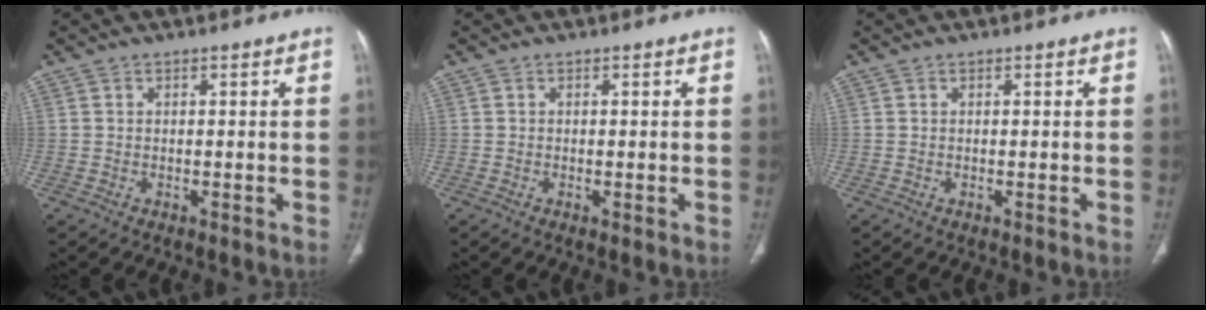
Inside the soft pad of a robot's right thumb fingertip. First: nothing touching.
{"total": 0.5, "force": [-0.1, 0.2, 0.5], "torque": [-0.013, -0.003, -0.002]}
{"total": 0.0}